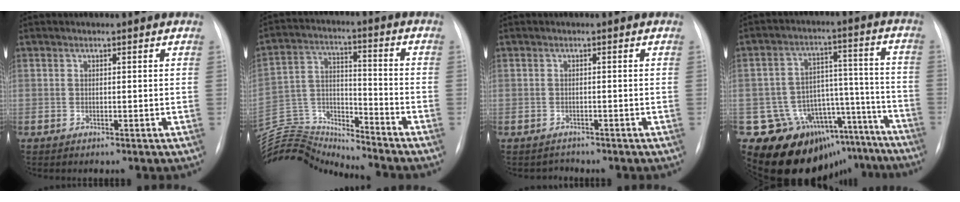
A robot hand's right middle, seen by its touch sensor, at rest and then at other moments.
{"total": 16.7, "force": [-16.6, 0.7, 1.4], "torque": [-0.045, 0.040, -0.297]}
{"total": 1.0, "force": [-0.9, 0.1, -0.5], "torque": [0.007, -0.006, -0.013]}
{"total": 19.8, "force": [-15.5, 10.9, 5.8], "torque": [-0.060, 0.087, -0.200]}